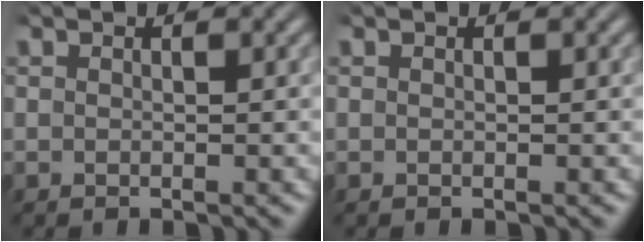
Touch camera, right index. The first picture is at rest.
{"total": 0.0}